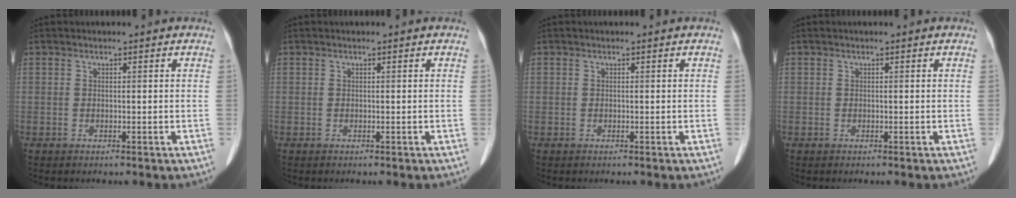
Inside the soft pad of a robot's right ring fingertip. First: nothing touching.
{"total": 0.0}
{"total": 0.0}
{"total": 0.0}